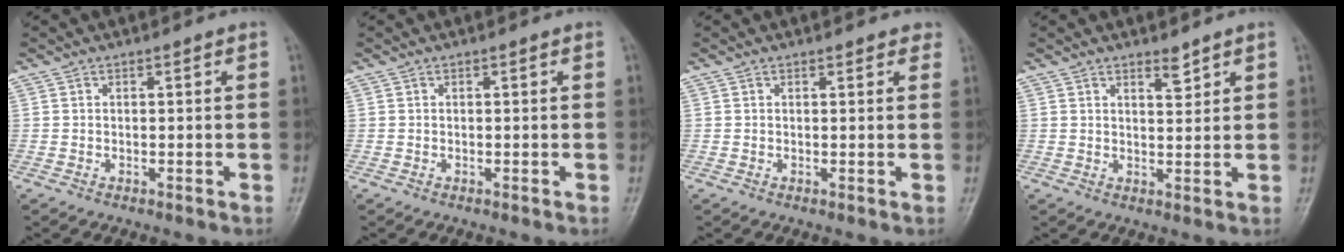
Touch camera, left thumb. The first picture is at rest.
{"total": 0.0}
{"total": 2.3, "force": [1.9, 1.0, 0.8], "torque": [0.009, -0.004, 0.014]}
{"total": 2.5, "force": [2.0, 0.8, 1.3], "torque": [-0.014, -0.018, 0.036]}